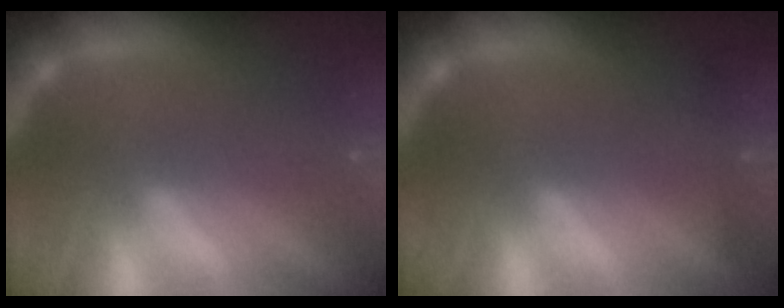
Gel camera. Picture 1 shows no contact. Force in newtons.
{"total": 1.4}